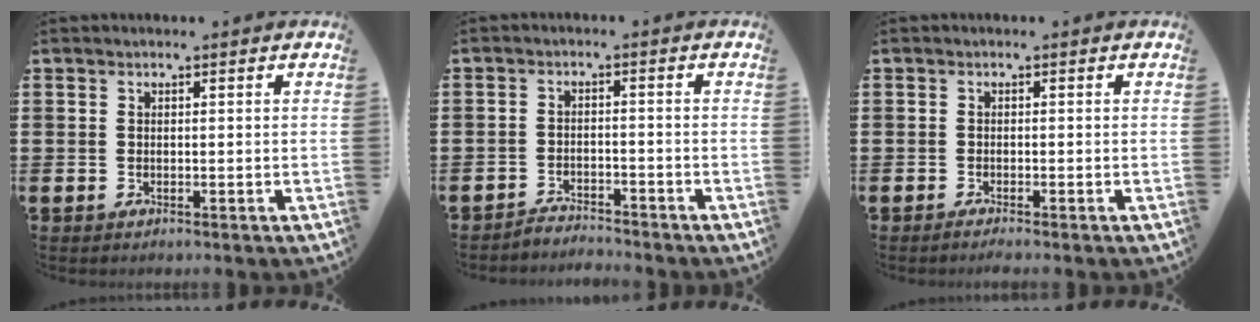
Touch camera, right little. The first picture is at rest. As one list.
[{"total": 2.5, "force": [-2.4, 0.0, -0.3], "torque": [-0.002, 0.004, -0.054]}, {"total": 0.8, "force": [-0.6, 0.0, 0.5], "torque": [-0.008, -0.003, -0.012]}]